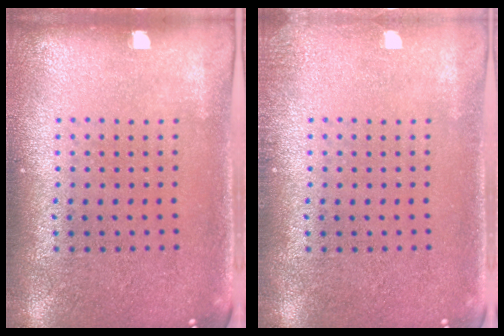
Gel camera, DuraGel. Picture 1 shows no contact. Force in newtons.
{"total": 0.8, "press": 0.8, "slide": 0.1}